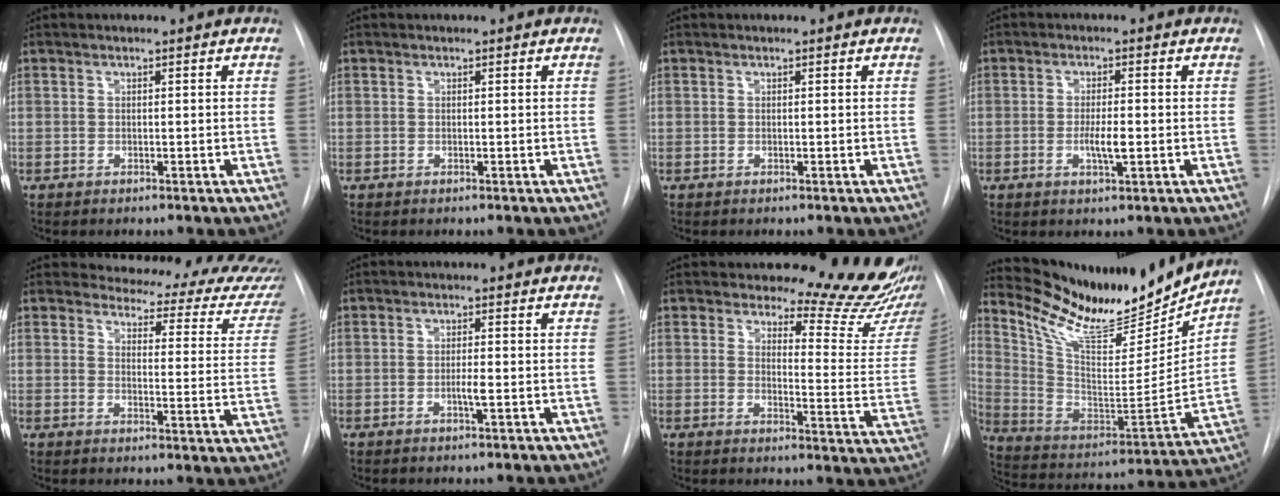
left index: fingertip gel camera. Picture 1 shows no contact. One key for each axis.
{"total": 0.0}
{"total": 0.0}
{"total": 3.4, "fx": -0.8, "fy": 0.6, "fz": 3.3, "tx": -0.062, "ty": -0.003, "tz": -0.013}
{"total": 18.5, "fx": 17.4, "fy": 4.5, "fz": 4.4, "tx": -0.020, "ty": -0.078, "tz": 0.168}
{"total": 1.9, "fx": -0.6, "fy": 0.1, "fz": 1.8, "tx": -0.035, "ty": -0.001, "tz": -0.012}
{"total": 16.3, "fx": 15.6, "fy": 2.3, "fz": 4.4, "tx": -0.034, "ty": -0.121, "tz": 0.155}
{"total": 21.5, "fx": 19.5, "fy": 3.7, "fz": 8.2, "tx": -0.149, "ty": -0.048, "tz": 0.315}